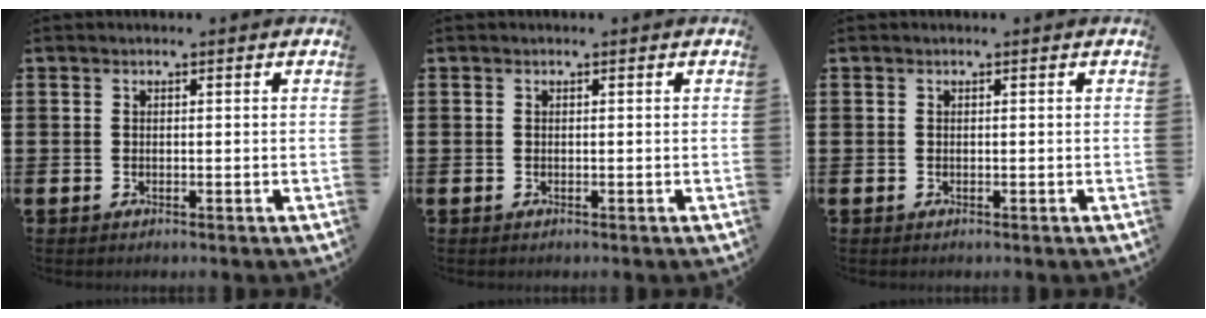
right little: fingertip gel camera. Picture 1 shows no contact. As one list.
[{"total": 0.0}, {"total": 0.0}]